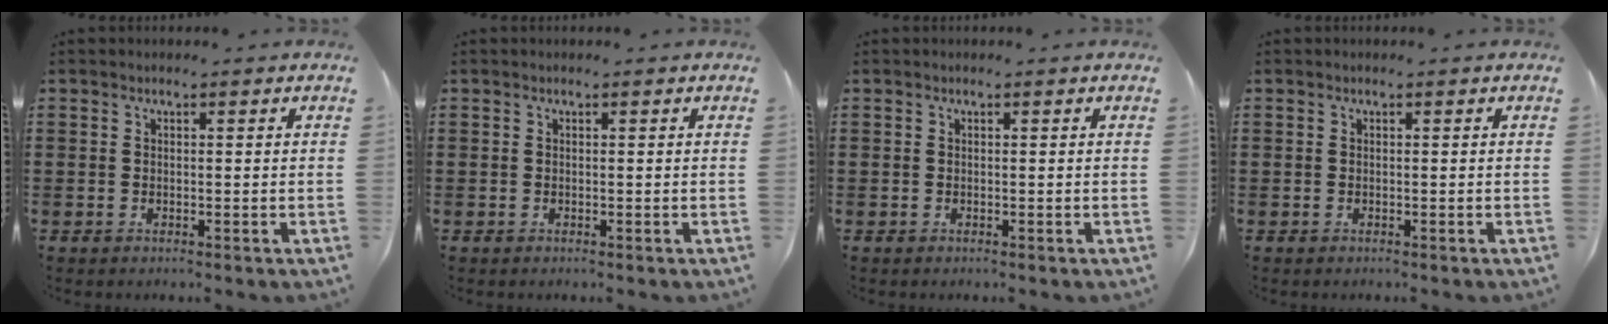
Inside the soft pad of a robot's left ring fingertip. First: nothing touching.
{"total": 0.0}
{"total": 0.0}
{"total": 0.0}